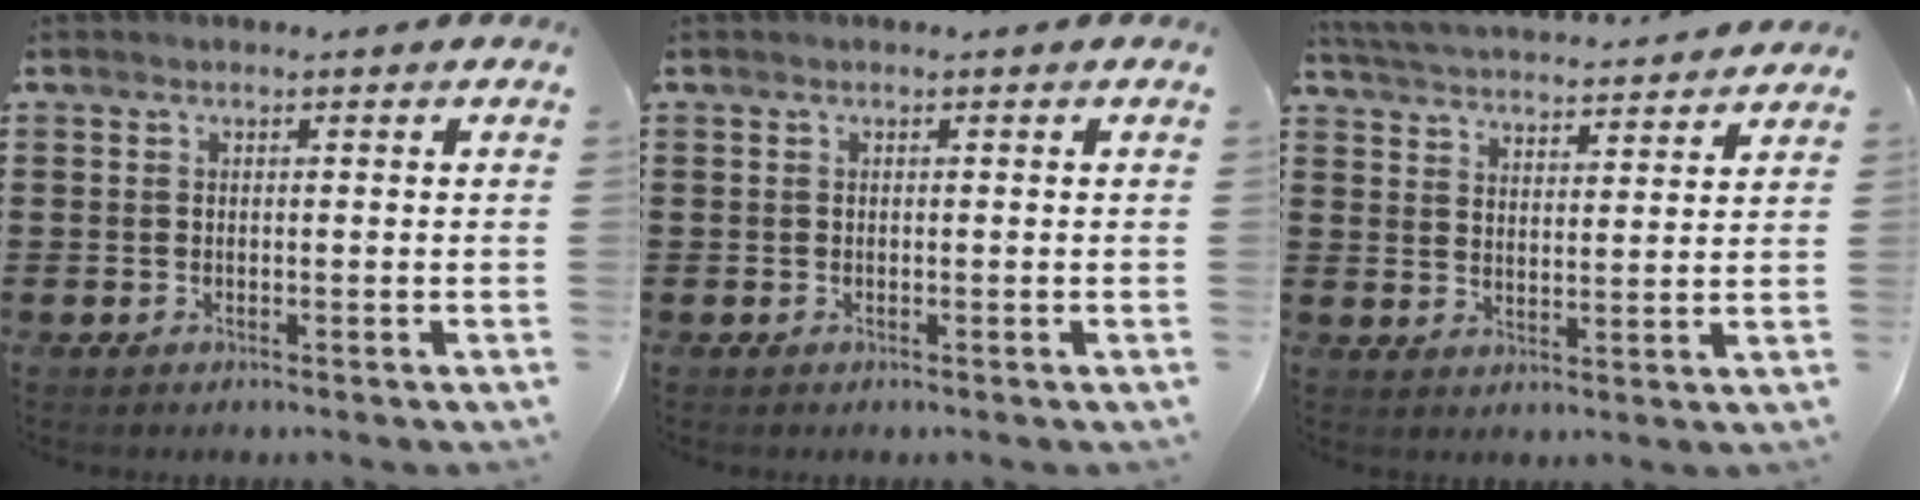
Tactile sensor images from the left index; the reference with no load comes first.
{"total": 0.0}
{"total": 4.0, "force": [4.0, -0.4, 0.1], "torque": [-0.022, -0.031, 0.066]}